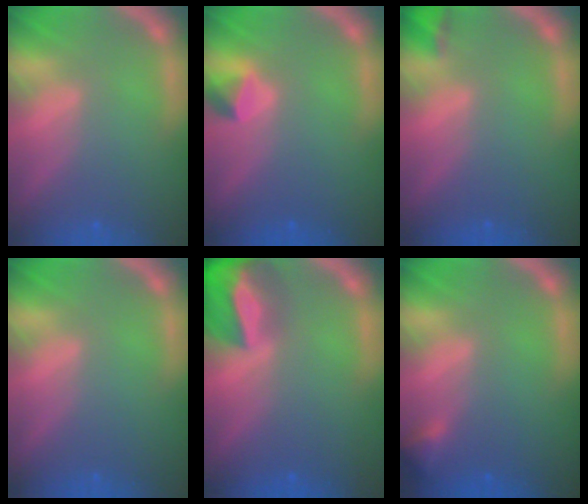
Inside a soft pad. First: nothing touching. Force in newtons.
{"total": 1.4}
{"total": 1.4}
{"total": 0.0}
{"total": 8.5}
{"total": 1.4}